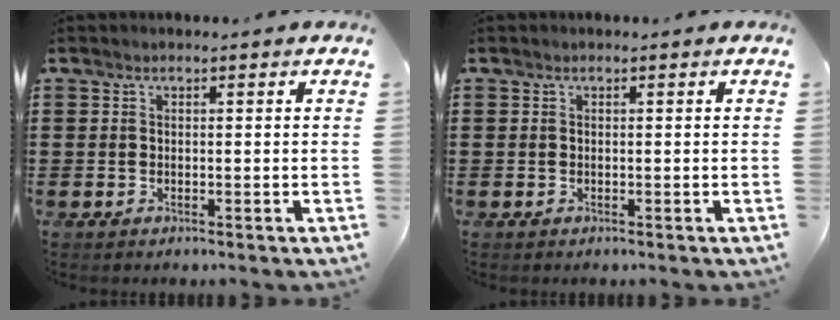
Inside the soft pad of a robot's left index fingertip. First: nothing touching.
{"total": 0.0}